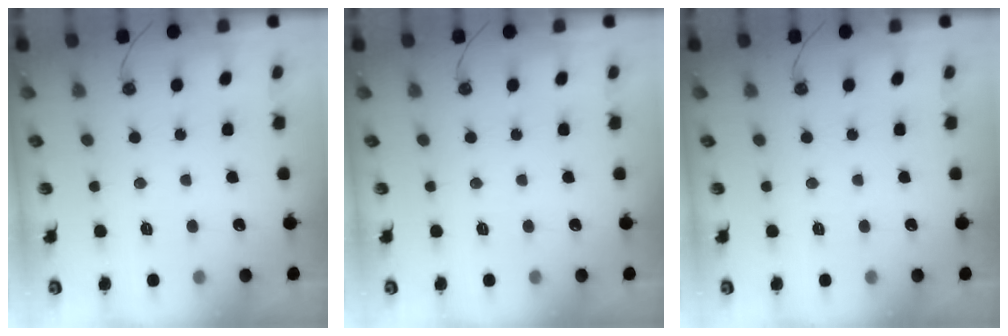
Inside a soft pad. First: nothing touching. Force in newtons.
{"total": 0.0}
{"total": 0.0}